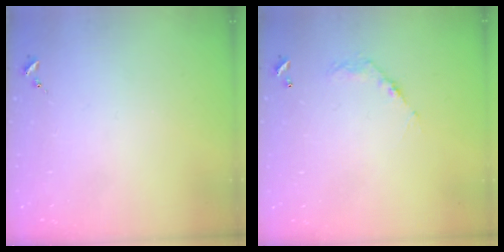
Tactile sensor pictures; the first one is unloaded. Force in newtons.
{"total": 6.3, "press": 6.3, "slide": 0.4}